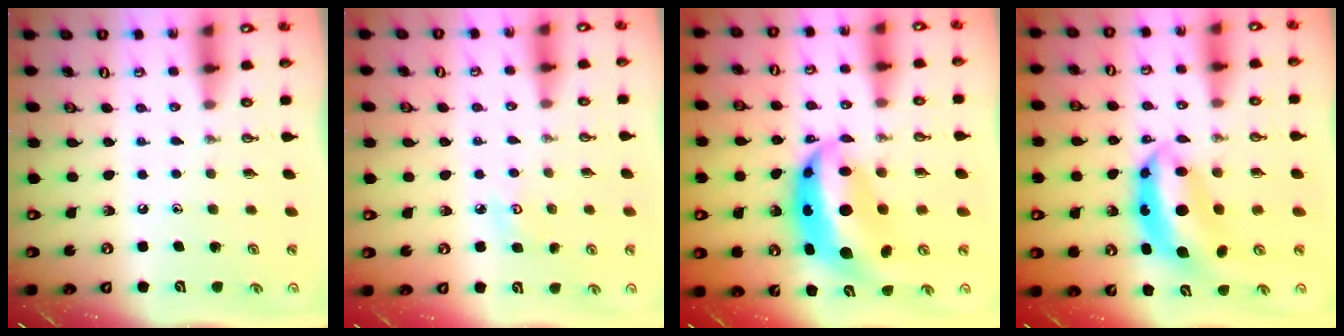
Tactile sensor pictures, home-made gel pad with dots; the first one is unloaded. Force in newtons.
{"total": 4.1, "press": 4.1, "slide": 0.4}
{"total": 12.9, "press": 12.9, "slide": 1.1}
{"total": 9.6, "press": 9.5, "slide": 0.8}